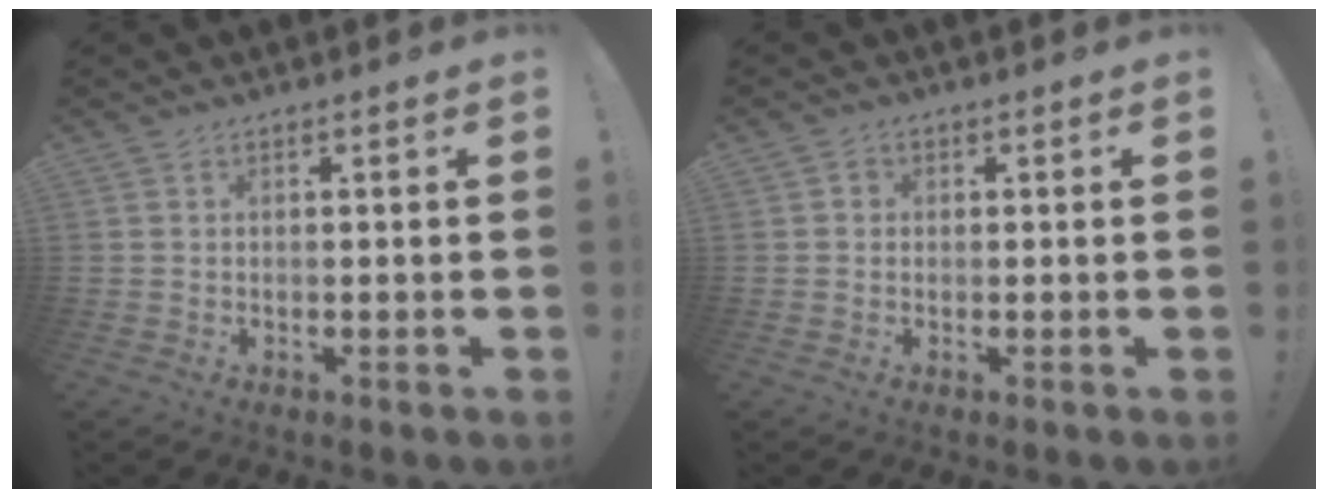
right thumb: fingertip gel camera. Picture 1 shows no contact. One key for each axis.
{"total": 1.5, "fx": -0.1, "fy": 1.3, "fz": 0.7, "tx": -0.006, "ty": 0.002, "tz": -0.004}